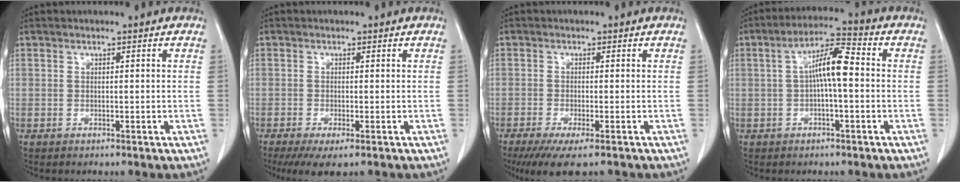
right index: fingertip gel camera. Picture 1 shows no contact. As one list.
[{"total": 5.0, "force": [-3.3, 1.2, 3.6], "torque": [-0.055, -0.013, -0.049]}, {"total": 7.7, "force": [-5.7, 1.3, 5.0], "torque": [-0.070, -0.017, -0.088]}, {"total": 7.1, "force": [0.1, 1.4, 7.0], "torque": [-0.130, 0.023, -0.003]}]